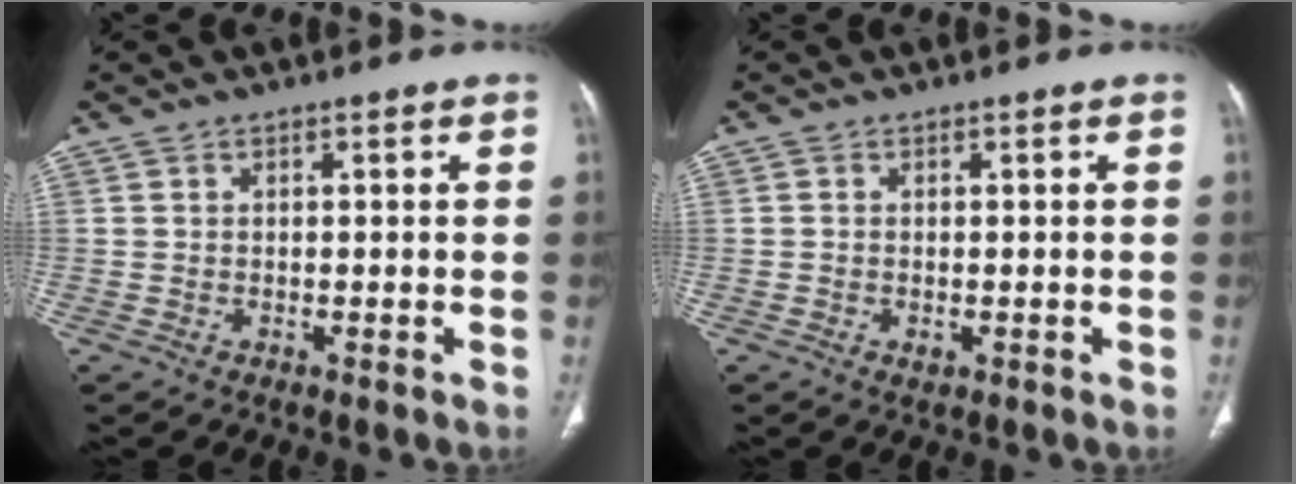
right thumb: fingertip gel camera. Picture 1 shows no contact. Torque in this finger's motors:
{"motor_torque": [-0.49, 0.36, -0.32, 0.54, -0.01]}